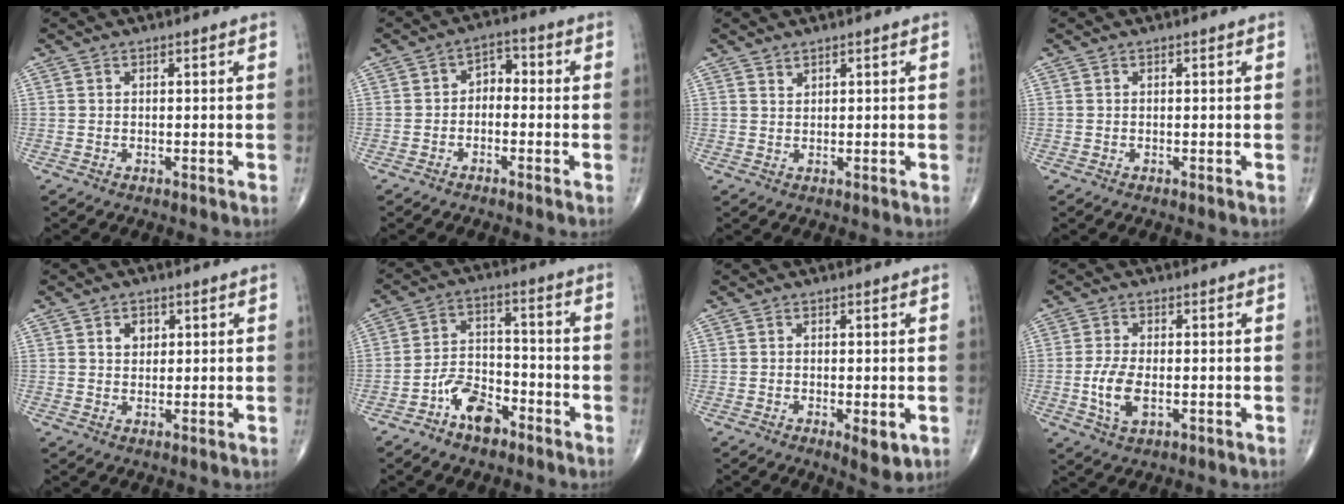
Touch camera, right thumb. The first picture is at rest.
{"total": 3.9, "force": [-0.8, 2.7, 2.7], "torque": [-0.024, 0.027, -0.027]}
{"total": 1.0, "force": [0.9, 0.3, 0.2], "torque": [0.003, -0.007, 0.016]}
{"total": 0.0}
{"total": 3.1, "force": [1.2, 2.4, 1.6], "torque": [-0.009, -0.004, 0.018]}
{"total": 8.8, "force": [-5.2, 4.3, 5.6], "torque": [-0.091, 0.036, -0.096]}
{"total": 4.2, "force": [-1.2, 1.5, 3.7], "torque": [-0.052, -0.011, -0.015]}
{"total": 6.4, "force": [-1.2, 3.2, 5.4], "torque": [-0.115, -0.004, -0.021]}